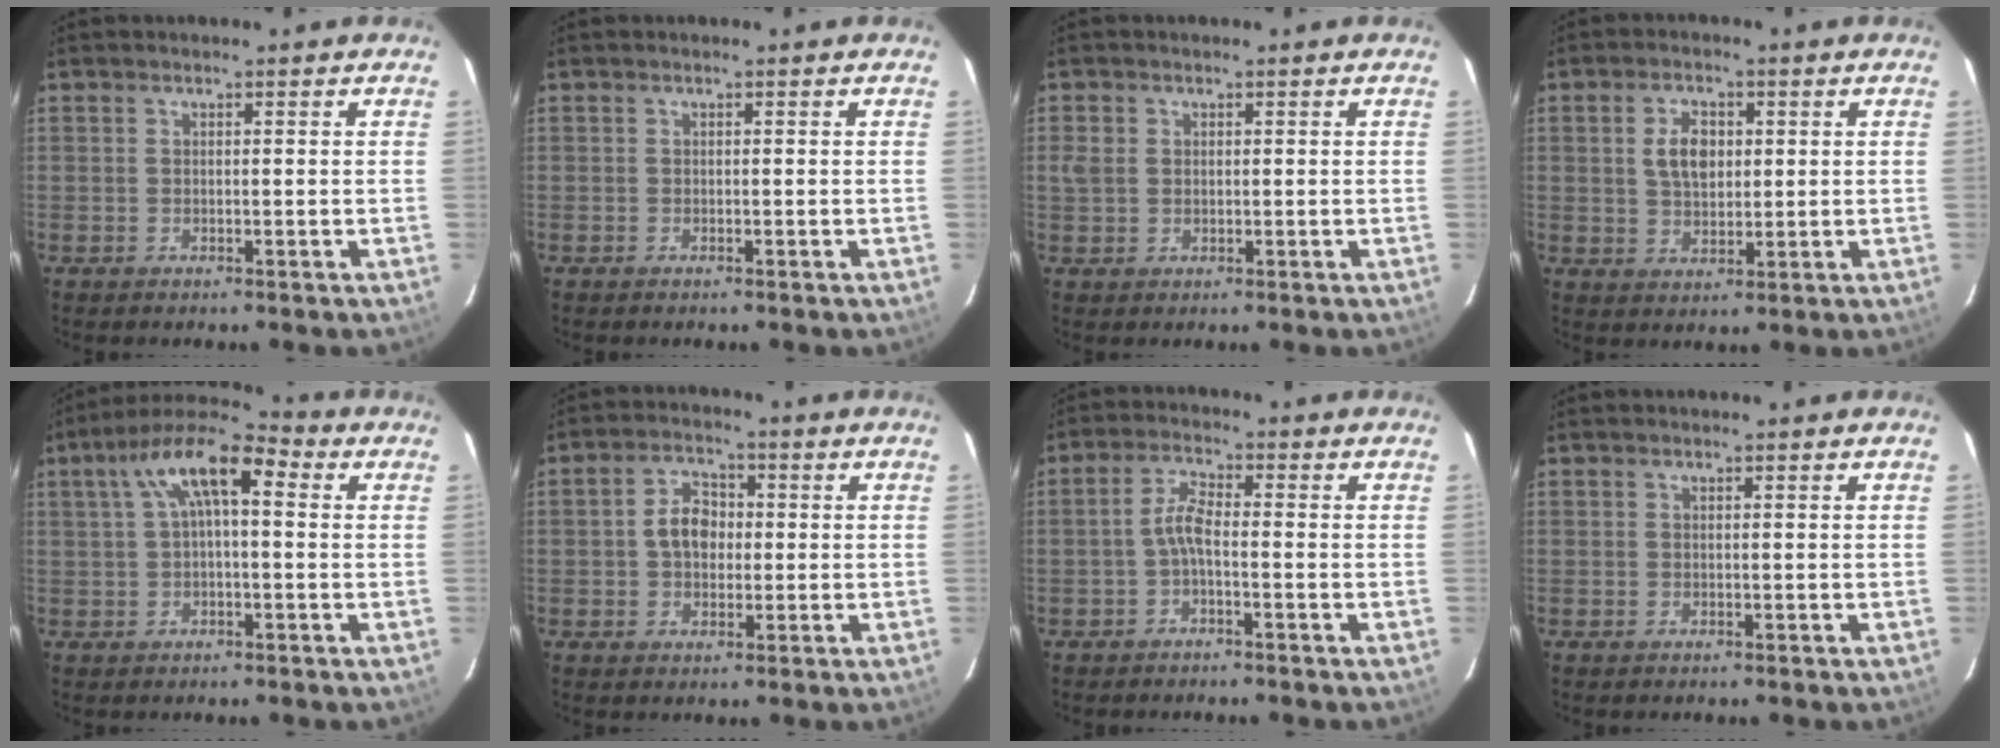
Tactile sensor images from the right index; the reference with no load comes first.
{"total": 0.0}
{"total": 2.8, "force": [0.4, 2.4, 1.4], "torque": [-0.028, 0.003, 0.011]}
{"total": 6.0, "force": [1.3, 3.8, 4.5], "torque": [-0.082, 0.009, 0.029]}
{"total": 11.1, "force": [2.8, 4.1, 9.9], "torque": [-0.182, 0.038, 0.041]}
{"total": 6.0, "force": [0.1, 4.5, 4.0], "torque": [-0.072, 0.019, 0.004]}
{"total": 3.4, "force": [-1.3, 0.8, 3.0], "torque": [-0.069, 0.011, -0.028]}
{"total": 0.0}